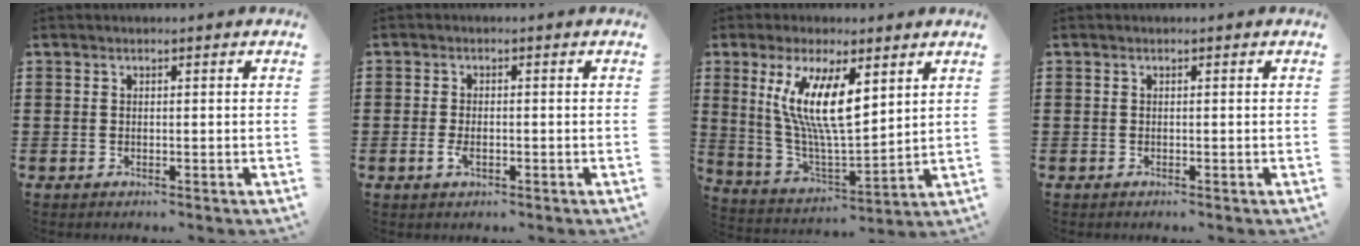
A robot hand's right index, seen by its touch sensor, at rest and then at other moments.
{"total": 2.1, "force": [-0.4, 0.9, 1.8], "torque": [-0.049, -0.009, -0.010]}
{"total": 11.6, "force": [4.7, 3.1, 10.2], "torque": [-0.210, -0.011, 0.084]}
{"total": 0.0}